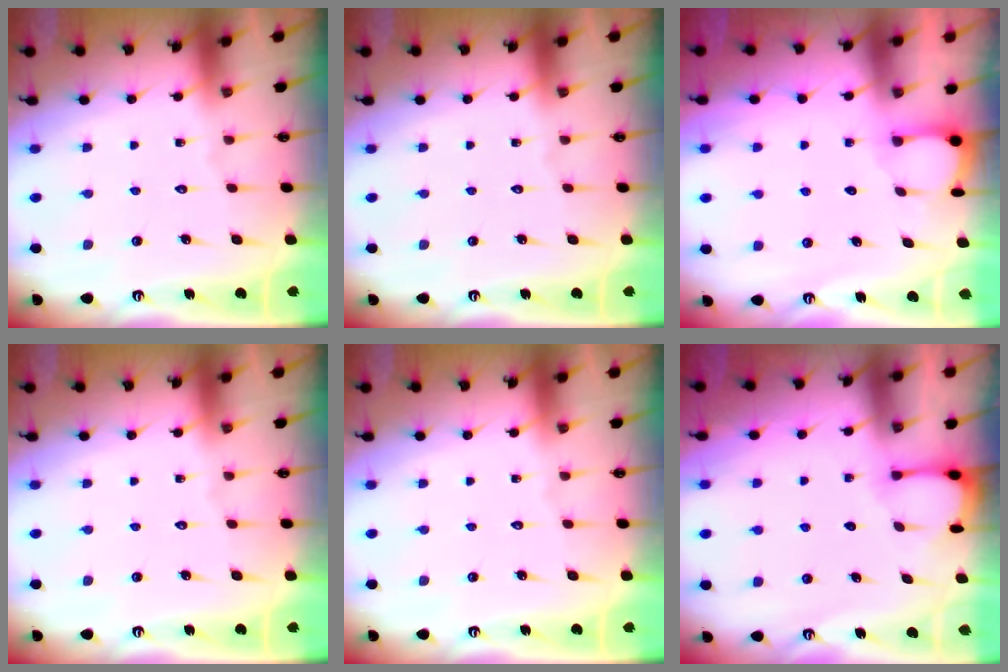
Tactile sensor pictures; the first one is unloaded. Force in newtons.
{"total": 0.0}
{"total": 2.0, "press": 2.0, "slide": 0.2}
{"total": 0.0}
{"total": 0.0}
{"total": 2.3, "press": 2.3, "slide": 0.3}